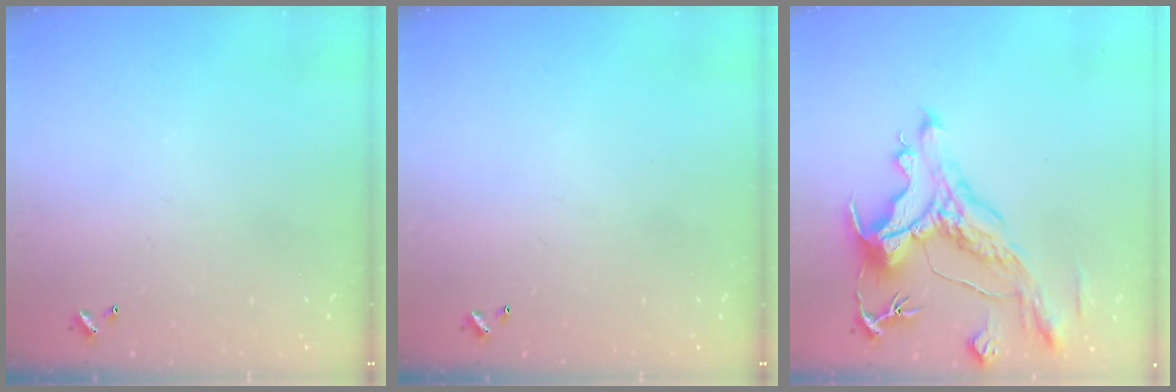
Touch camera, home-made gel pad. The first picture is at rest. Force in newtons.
{"total": 0.0}
{"total": 5.0, "press": 4.7, "slide": 1.8}